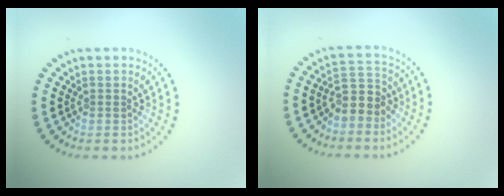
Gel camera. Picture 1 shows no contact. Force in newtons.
{"total": 2.9, "press": 2.6, "slide": 1.3}